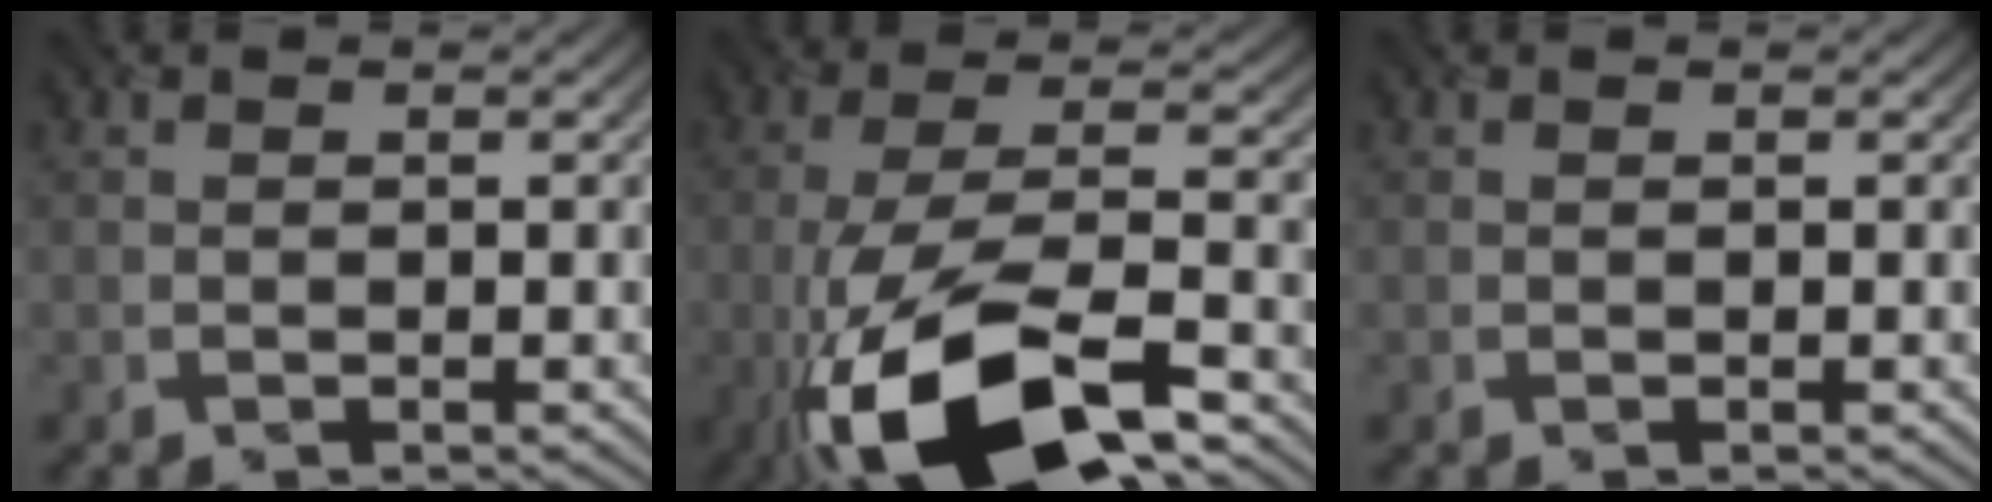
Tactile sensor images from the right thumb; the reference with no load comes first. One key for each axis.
{"total": 15.5, "fx": -8.0, "fy": 5.3, "fz": 12.2, "tx": -0.241, "ty": -0.011, "tz": -0.152}
{"total": 0.0}